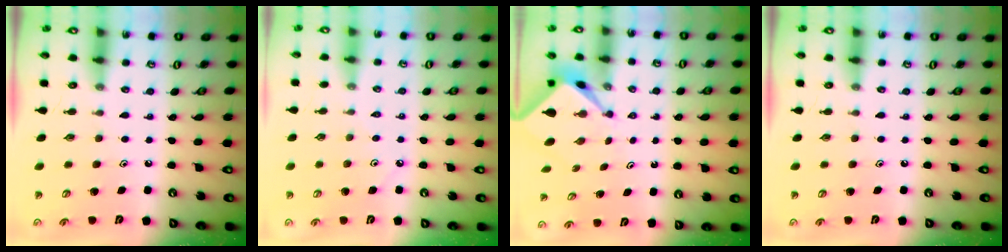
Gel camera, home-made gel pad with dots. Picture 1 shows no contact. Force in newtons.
{"total": 1.7, "press": 1.6, "slide": 0.3}
{"total": 2.4, "press": 2.3, "slide": 0.3}
{"total": 0.0}